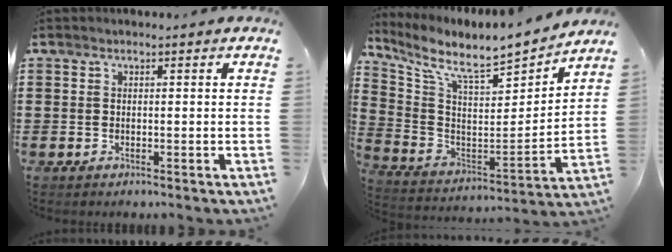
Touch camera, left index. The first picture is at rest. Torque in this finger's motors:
{"motor_torque": [1.50, -0.64, 0.30, 0.18]}